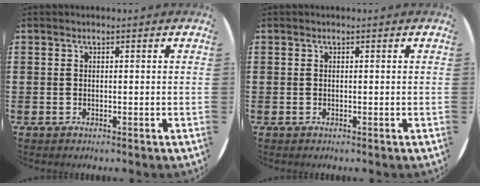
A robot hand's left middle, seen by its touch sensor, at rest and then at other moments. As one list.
[{"total": 0.0}]